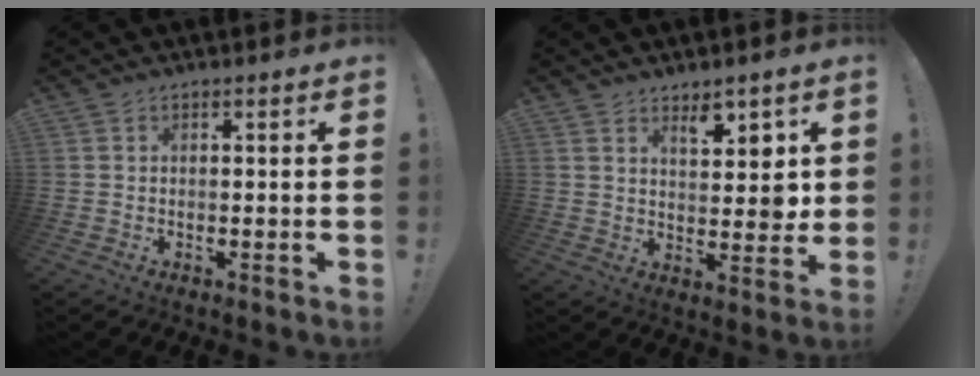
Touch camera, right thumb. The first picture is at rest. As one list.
[{"total": 7.0, "force": [4.7, 3.5, 3.9], "torque": [-0.032, -0.037, 0.079]}]